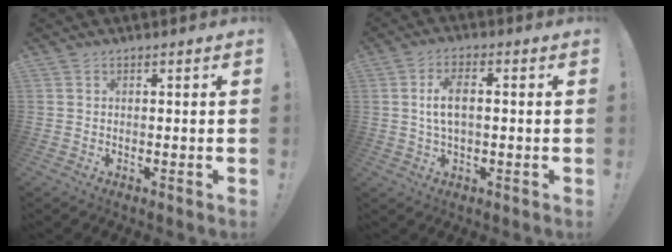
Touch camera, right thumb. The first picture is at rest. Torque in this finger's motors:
{"motor_torque": [-0.36, 0.13, 0.26, 0.27, 0.15]}